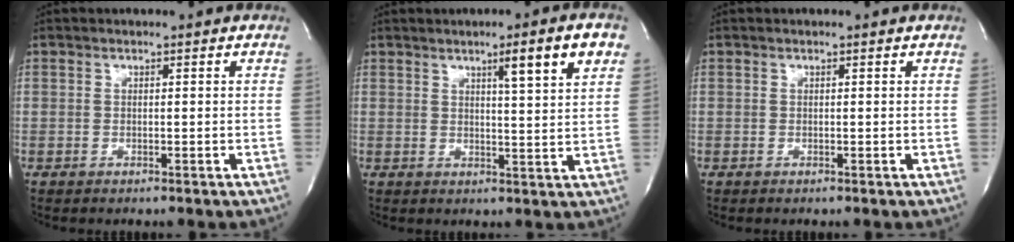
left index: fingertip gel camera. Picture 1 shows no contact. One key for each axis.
{"total": 7.1, "fx": 3.5, "fy": -0.3, "fz": 6.1, "tx": -0.084, "ty": -0.002, "tz": 0.049}
{"total": 0.0}